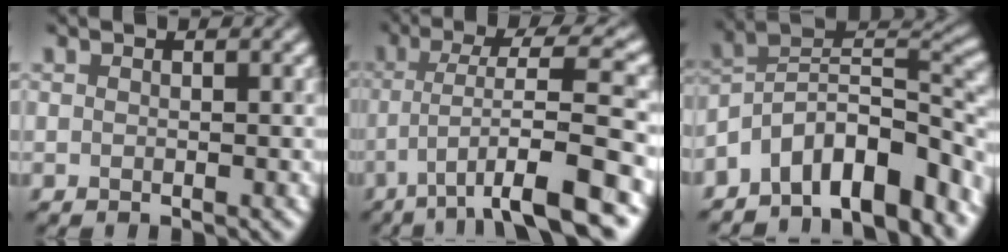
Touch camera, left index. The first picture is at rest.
{"total": 9.9, "force": [-3.5, 1.9, 9.0], "torque": [-0.135, 0.024, -0.058]}
{"total": 10.8, "force": [-7.1, 4.4, 6.9], "torque": [-0.102, 0.024, -0.131]}